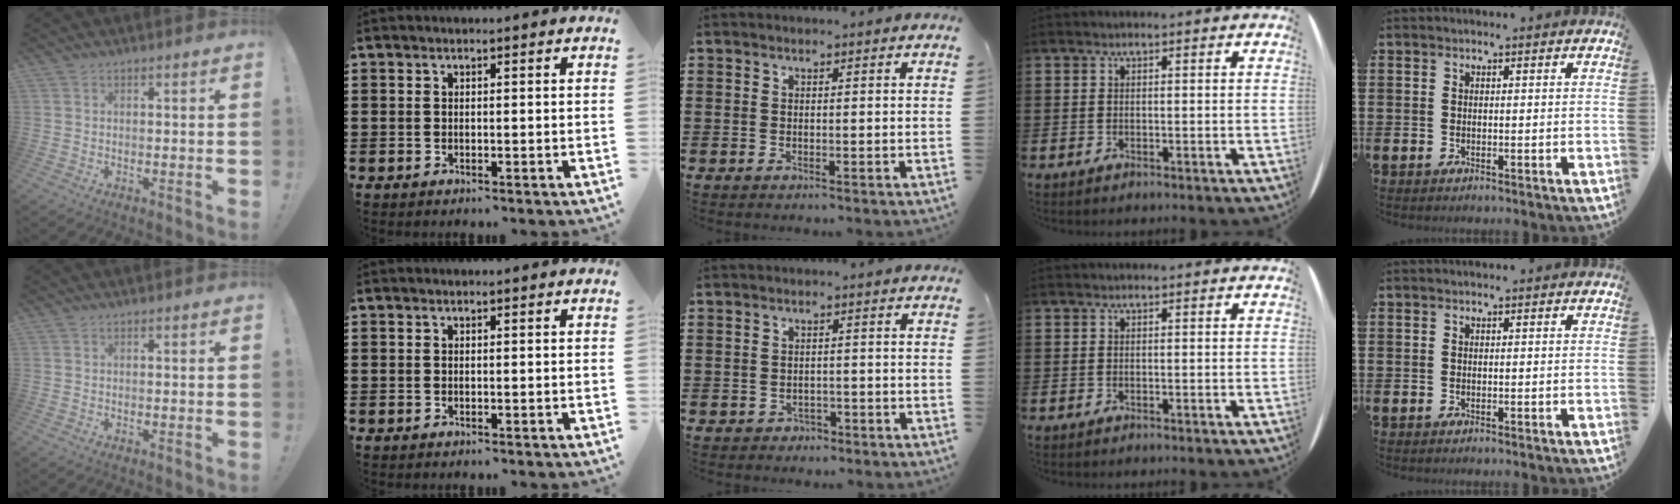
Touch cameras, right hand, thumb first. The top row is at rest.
{"middle": {"total": 1.2, "force": [-1.0, 0.6, 0.0], "torque": [-0.007, 0.001, -0.025]}}